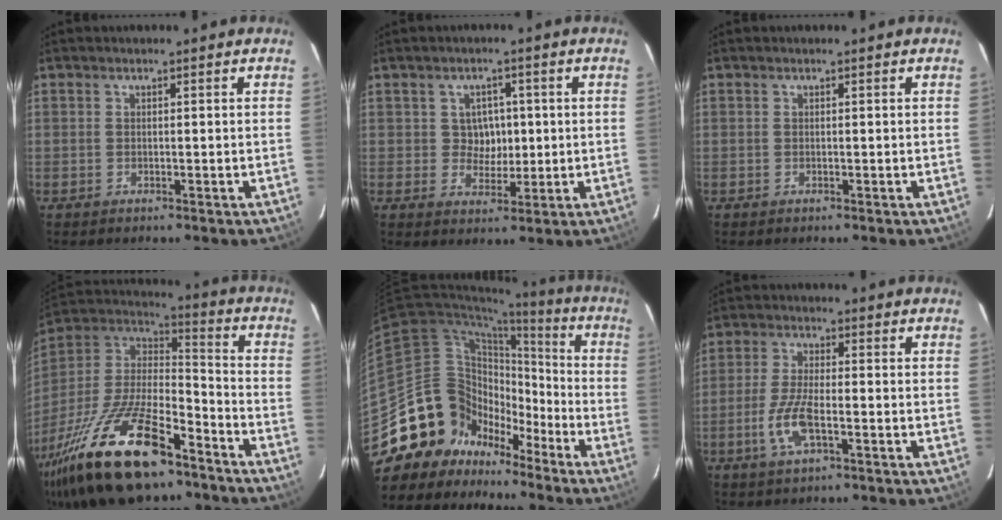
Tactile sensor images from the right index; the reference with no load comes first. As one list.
[{"total": 4.4, "force": [0.4, 4.1, 1.6], "torque": [-0.026, 0.011, 0.009]}, {"total": 0.0}, {"total": 29.7, "force": [-19.1, 11.1, 19.9], "torque": [-0.406, -0.041, -0.321]}, {"total": 19.1, "force": [-12.6, 13.1, 6.1], "torque": [-0.130, 0.052, -0.211]}, {"total": 7.3, "force": [-2.7, 2.0, 6.4], "torque": [-0.142, -0.004, -0.054]}]